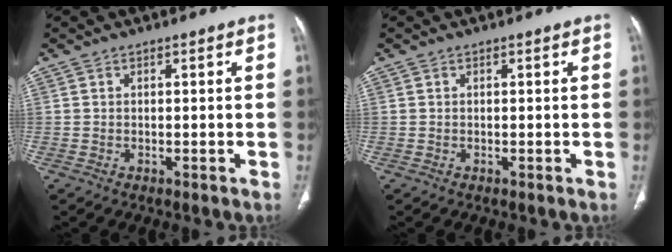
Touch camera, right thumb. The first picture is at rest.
{"total": 0.0}